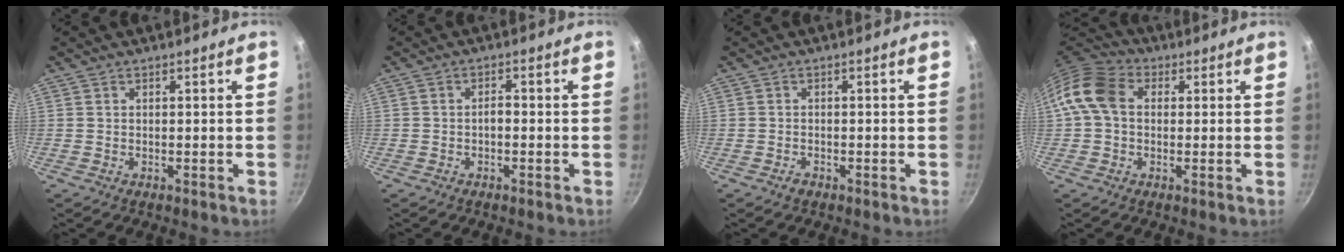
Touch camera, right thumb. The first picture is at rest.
{"total": 1.6, "force": [-0.6, 0.8, 1.2], "torque": [-0.014, 0.013, -0.011]}
{"total": 1.1, "force": [-0.8, 0.6, 0.5], "torque": [-0.010, 0.008, -0.015]}
{"total": 9.4, "force": [1.1, 7.1, 6.1], "torque": [-0.097, 0.022, 0.001]}